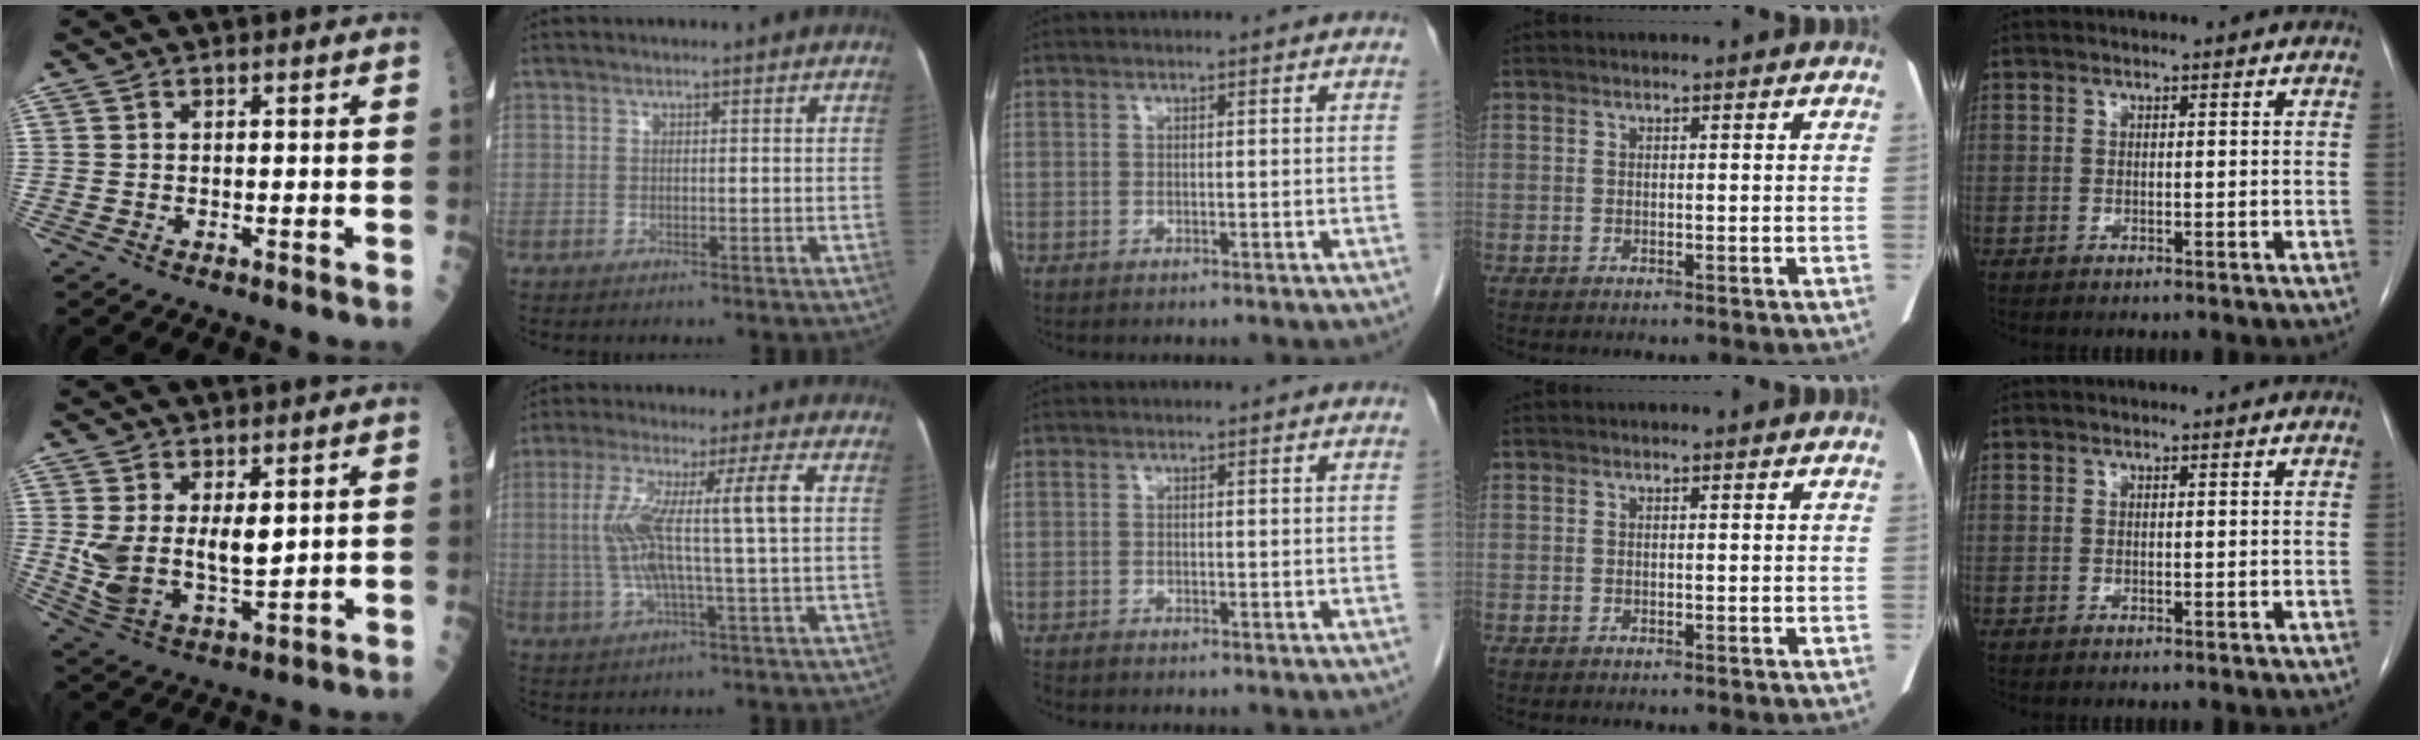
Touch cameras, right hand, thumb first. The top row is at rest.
{"thumb": {"total": 10.0, "force": [2.5, 5.0, 8.3], "torque": [-0.152, -0.024, 0.065]}, "index": {"total": 11.3, "force": [0.8, -0.3, 11.3], "torque": [-0.220, 0.019, 0.012]}, "middle": {"total": 0.6, "force": [-0.6, 0.0, 0.1], "torque": [-0.009, -0.002, -0.013]}}